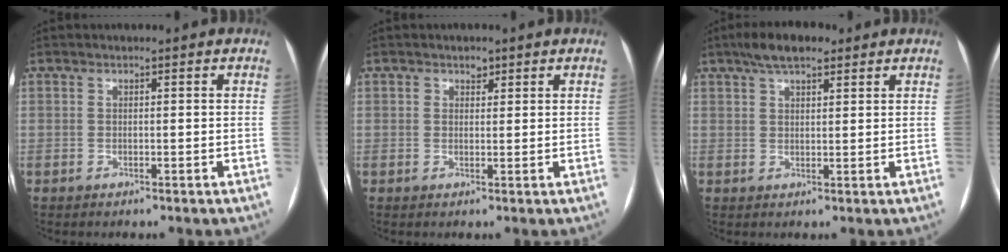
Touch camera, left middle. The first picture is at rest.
{"total": 1.4, "force": [0.9, 0.9, 0.5], "torque": [-0.005, -0.003, 0.012]}
{"total": 6.0, "force": [4.1, 2.1, 3.9], "torque": [-0.072, 0.021, 0.069]}